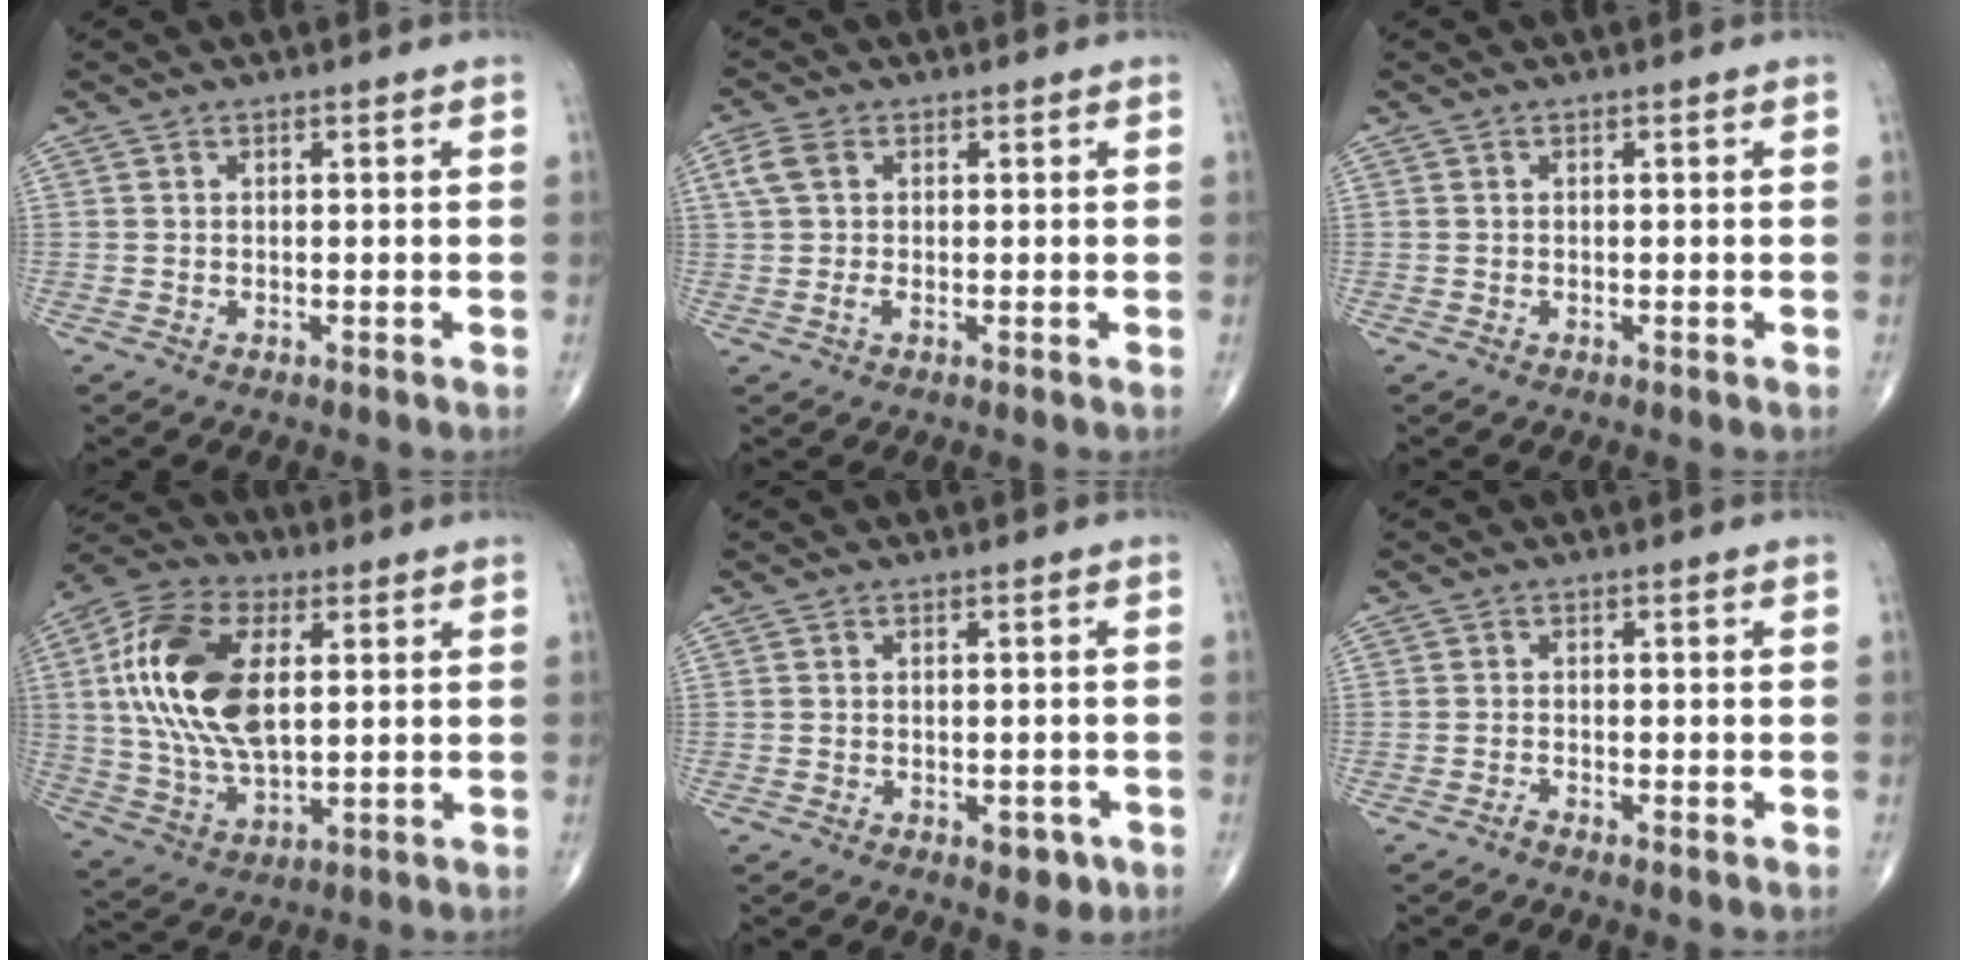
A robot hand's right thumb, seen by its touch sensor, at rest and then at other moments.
{"total": 4.1, "force": [0.8, 2.6, 3.1], "torque": [-0.078, 0.011, 0.015]}
{"total": 0.0}
{"total": 19.0, "force": [3.5, 10.0, 15.8], "torque": [-0.312, -0.001, 0.061]}
{"total": 3.4, "force": [-1.6, 1.9, 2.3], "torque": [-0.008, 0.003, -0.018]}
{"total": 0.9, "force": [-0.8, -0.1, 0.3], "torque": [-0.010, 0.002, -0.019]}